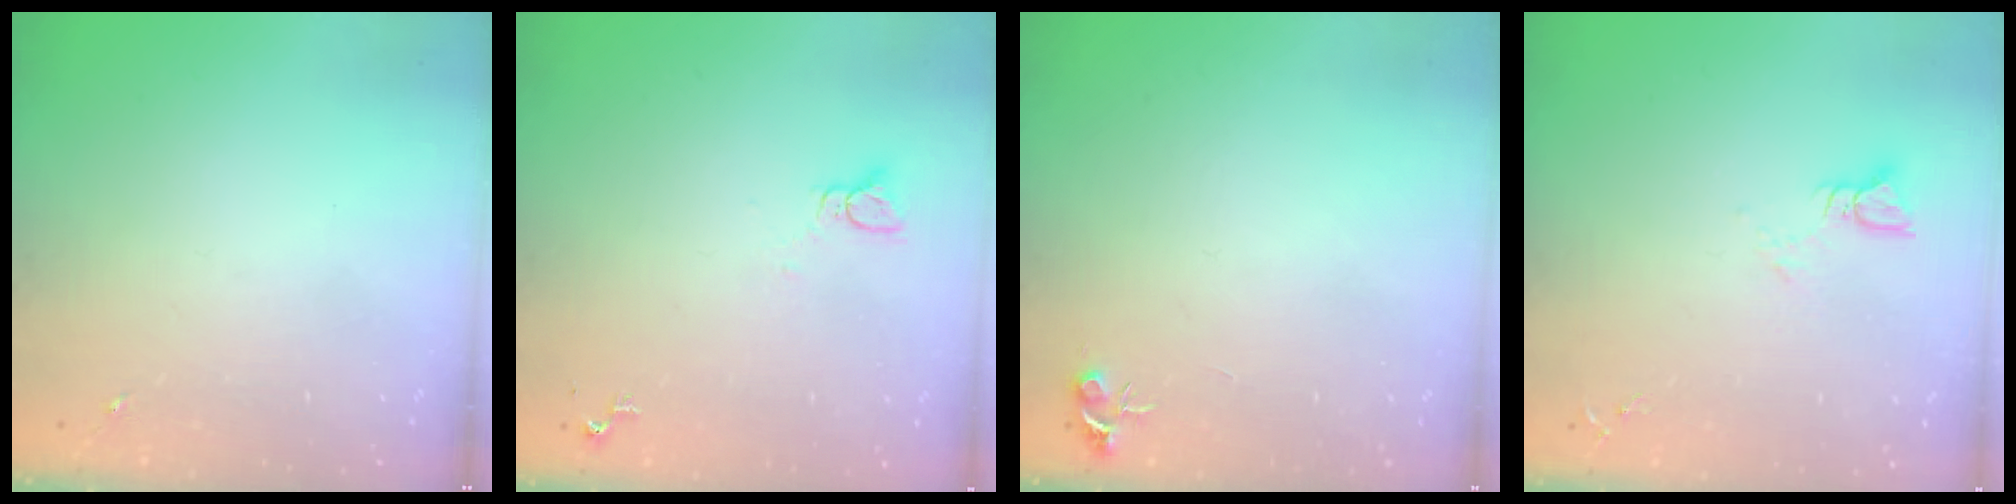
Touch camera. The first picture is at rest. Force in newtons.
{"total": 2.2, "press": 2.2, "slide": 0.1}
{"total": 4.7, "press": 4.7, "slide": 0.6}
{"total": 3.5, "press": 3.5, "slide": 0.2}